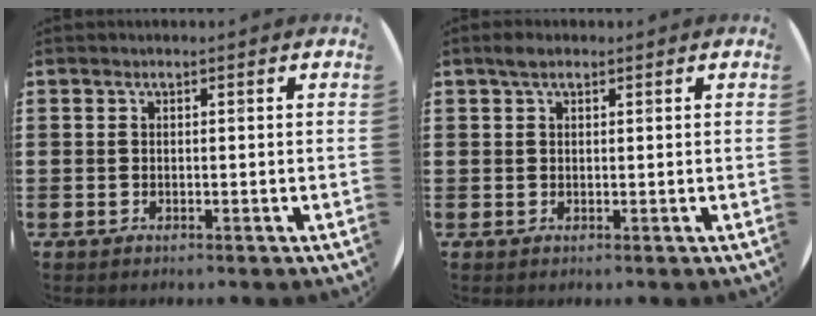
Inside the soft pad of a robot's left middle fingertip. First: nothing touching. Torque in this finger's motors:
{"motor_torque": [0.57, -0.64, 0.00, 0.00]}